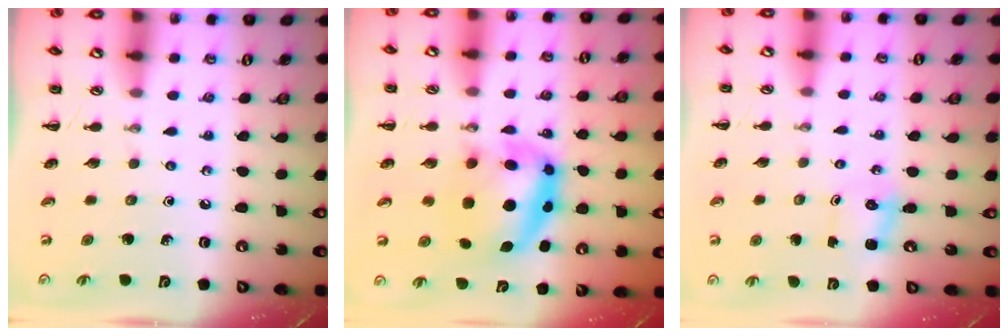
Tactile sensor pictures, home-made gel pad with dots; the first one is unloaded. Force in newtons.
{"total": 8.8, "press": 8.5, "slide": 2.0}
{"total": 2.2, "press": 2.1, "slide": 0.8}